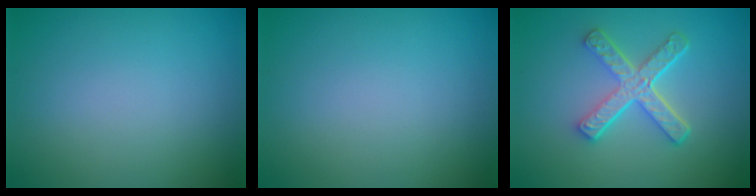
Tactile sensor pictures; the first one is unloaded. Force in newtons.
{"total": 0.0}
{"total": 5.1, "press": 3.6, "slide": 3.6}